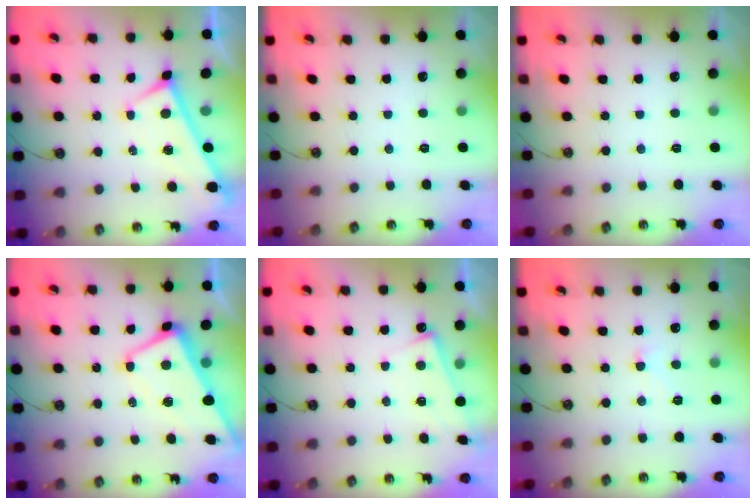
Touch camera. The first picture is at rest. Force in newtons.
{"total": 0.0}
{"total": 0.0}
{"total": 0.8, "press": 0.2, "slide": 0.8}
{"total": 5.5, "press": 5.5, "slide": 0.3}
{"total": 1.3, "press": 1.2, "slide": 0.4}